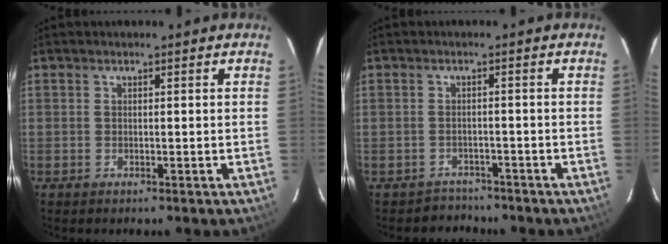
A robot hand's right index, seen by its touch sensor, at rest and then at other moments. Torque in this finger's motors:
{"motor_torque": [0.07, 0.17, -0.18, -0.14]}